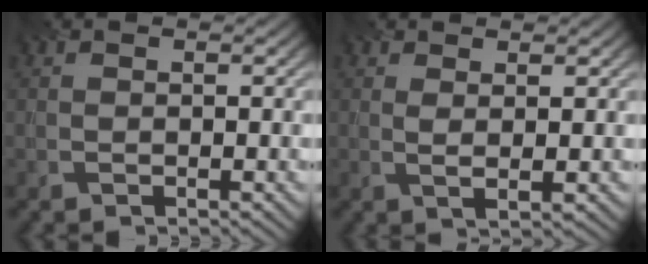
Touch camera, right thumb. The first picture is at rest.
{"total": 1.7, "force": [1.0, 0.2, 1.3], "torque": [-0.033, -0.003, 0.017]}